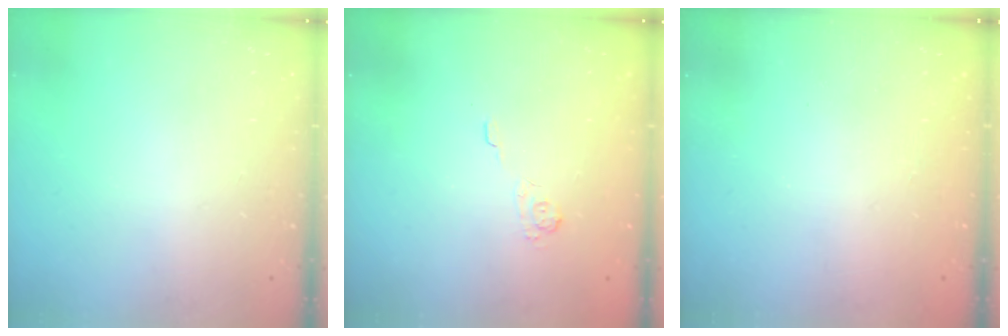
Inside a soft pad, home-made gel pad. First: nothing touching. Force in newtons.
{"total": 2.2, "press": 1.7, "slide": 1.4}
{"total": 2.2, "press": 2.1, "slide": 0.7}